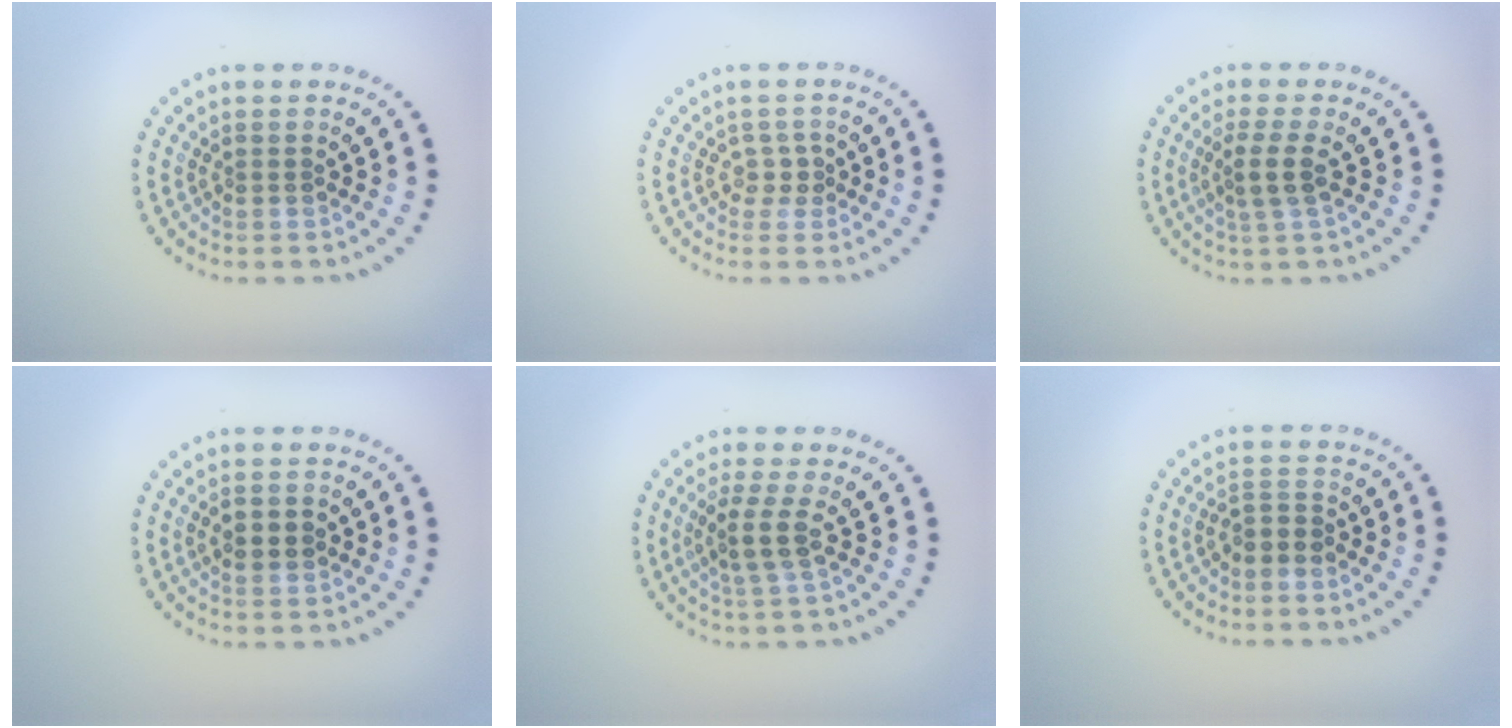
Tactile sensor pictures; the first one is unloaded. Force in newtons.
{"total": 1.3, "press": 0.9, "slide": 0.9}
{"total": 2.2, "press": 1.9, "slide": 1.2}
{"total": 2.6, "press": 2.6, "slide": 0.3}
{"total": 2.6, "press": 2.0, "slide": 1.6}
{"total": 1.8, "press": 1.4, "slide": 1.1}